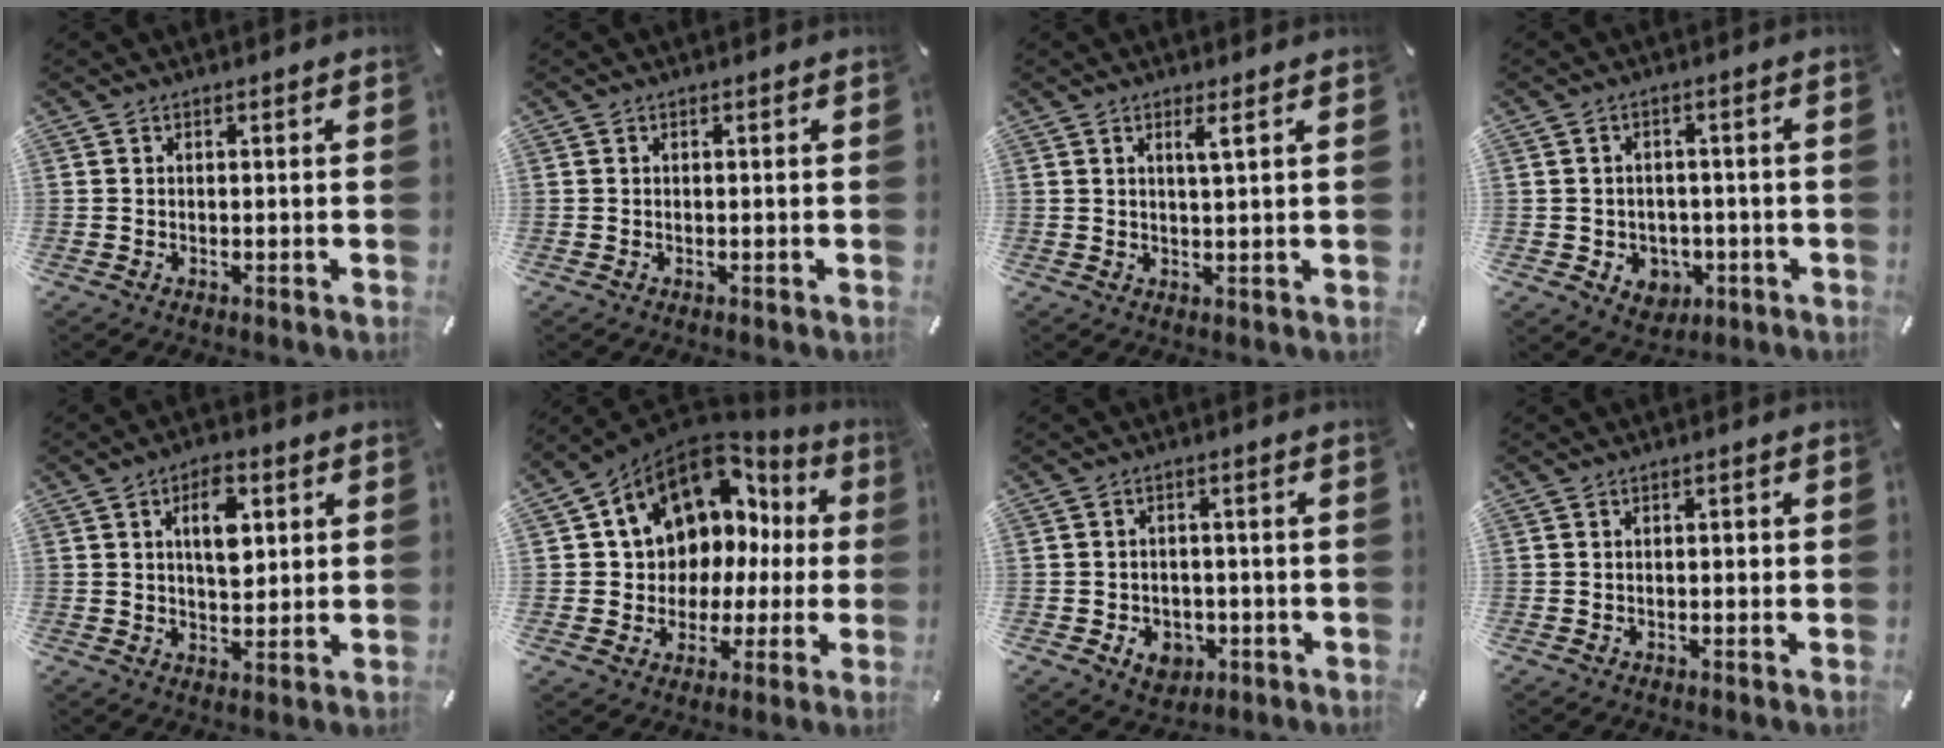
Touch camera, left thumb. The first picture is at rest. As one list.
[{"total": 0.0}, {"total": 2.6, "force": [1.4, -0.1, 2.1], "torque": [-0.048, -0.004, 0.023]}, {"total": 5.2, "force": [-1.2, 4.8, 1.8], "torque": [-0.024, 0.004, -0.022]}, {"total": 8.7, "force": [2.7, 5.1, 6.5], "torque": [-0.090, -0.006, 0.040]}, {"total": 13.0, "force": [6.5, 9.9, 5.4], "torque": [-0.099, -0.057, 0.120]}, {"total": 6.0, "force": [-2.0, 5.0, 2.6], "torque": [-0.032, 0.008, -0.035]}, {"total": 1.1, "force": [0.0, 0.7, 0.8], "torque": [-0.017, 0.004, -0.003]}]